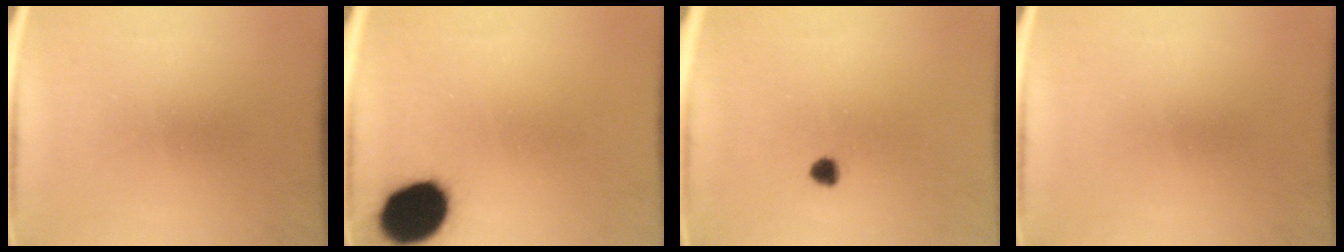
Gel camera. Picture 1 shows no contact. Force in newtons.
{"total": 10.8}
{"total": 1.9}
{"total": 0.0}